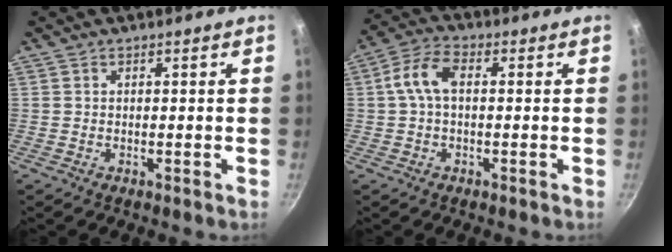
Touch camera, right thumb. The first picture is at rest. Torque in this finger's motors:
{"motor_torque": [2.47, 2.54, 0.53, -0.29, 0.61]}